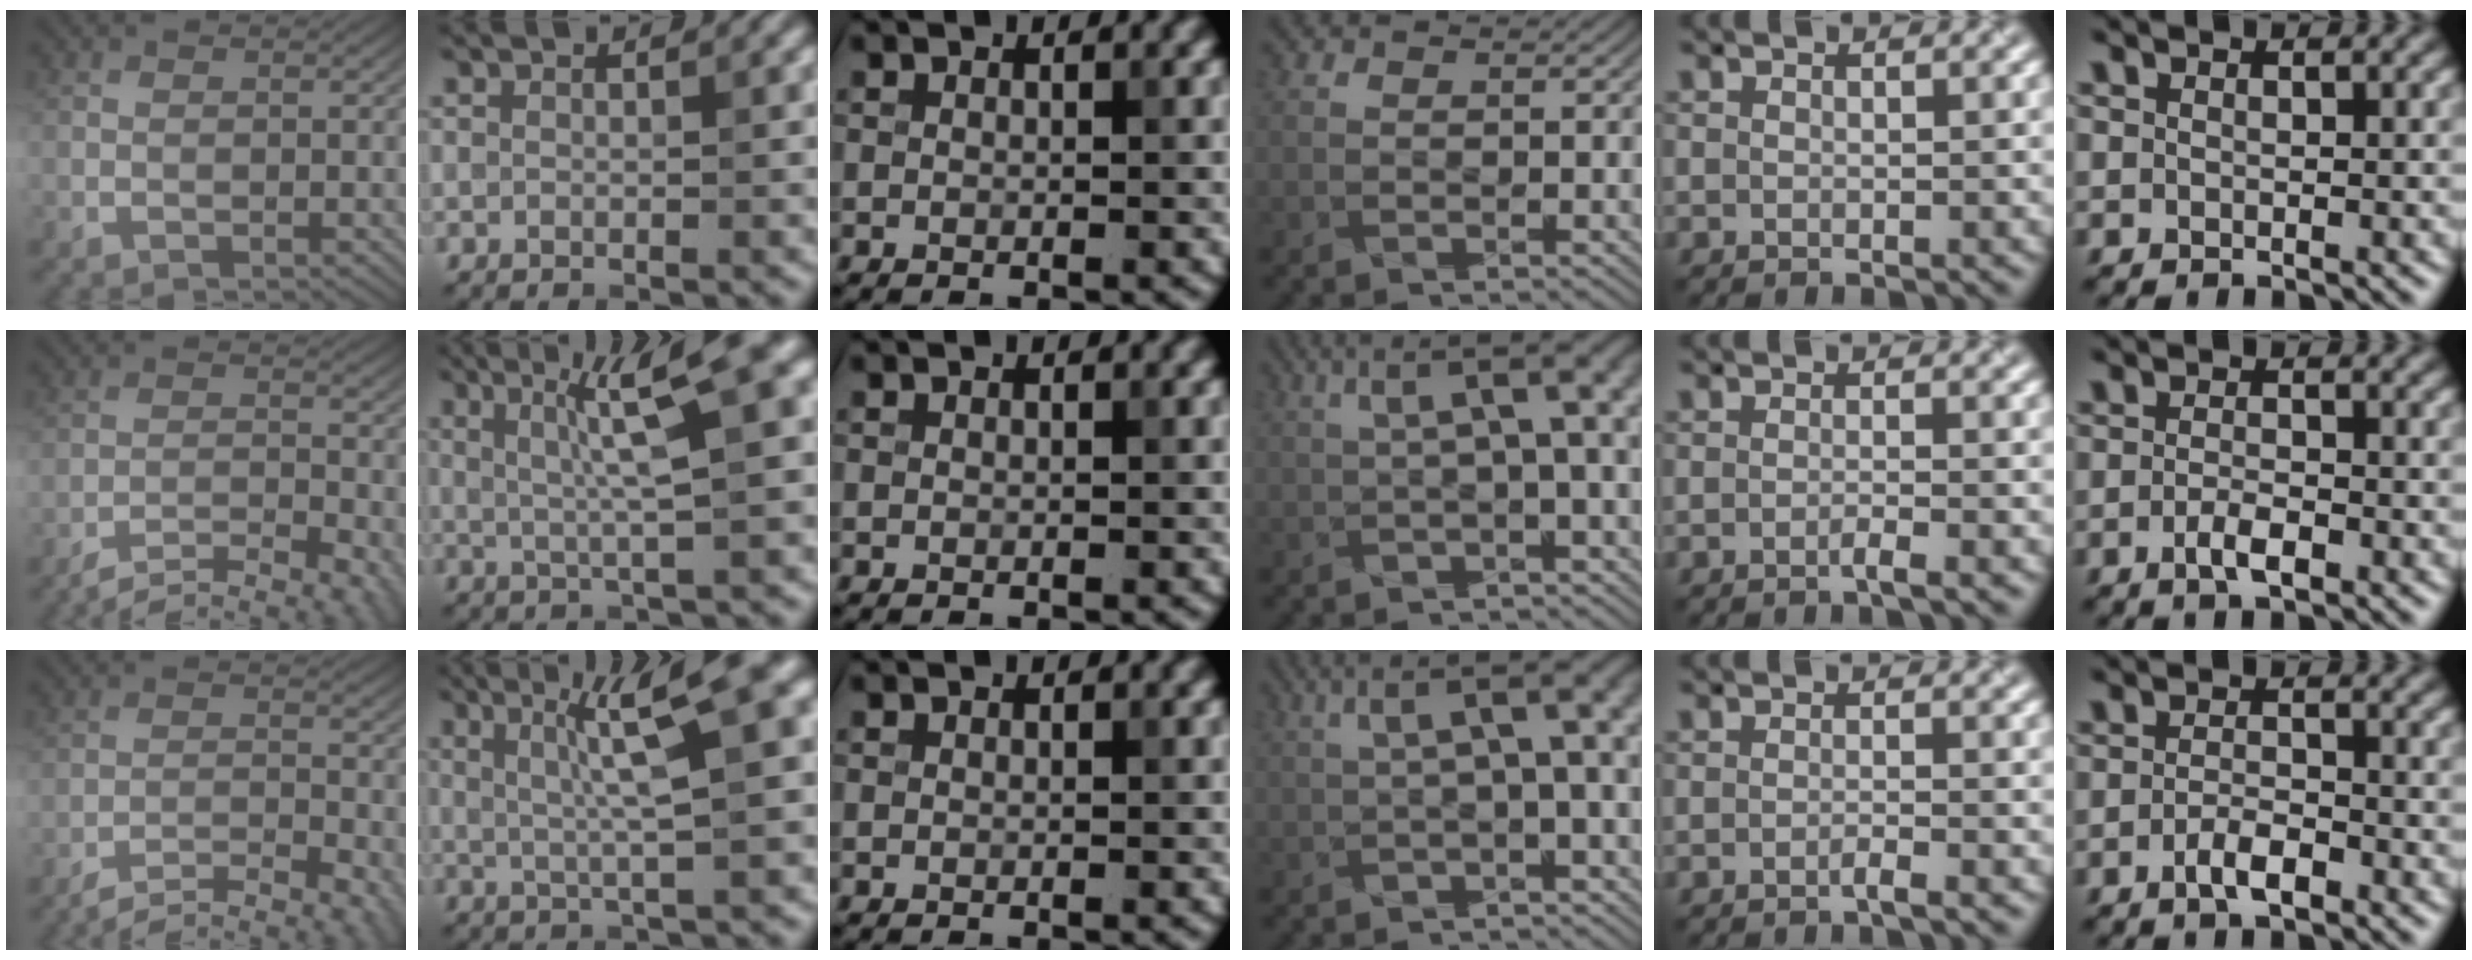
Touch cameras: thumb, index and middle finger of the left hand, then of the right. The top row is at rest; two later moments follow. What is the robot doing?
{"motion": "pour", "object": "sugar"}